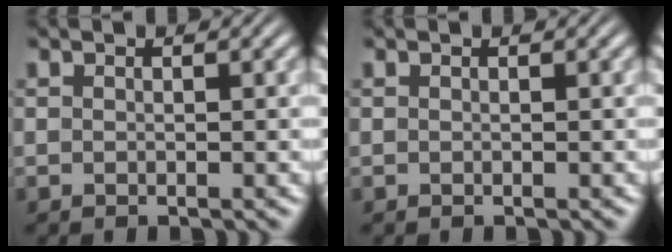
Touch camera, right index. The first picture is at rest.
{"total": 0.0}